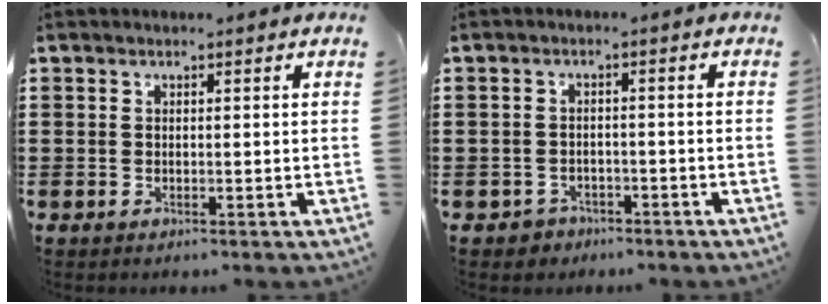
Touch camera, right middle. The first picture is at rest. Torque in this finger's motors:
{"motor_torque": [0.33, -0.18, 0.03, 0.00]}